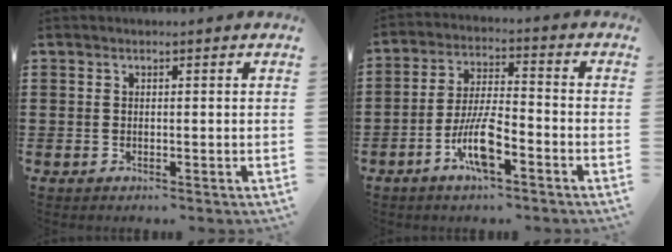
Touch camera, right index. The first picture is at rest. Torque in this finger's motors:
{"motor_torque": [2.14, 0.00, 1.00, 0.21]}